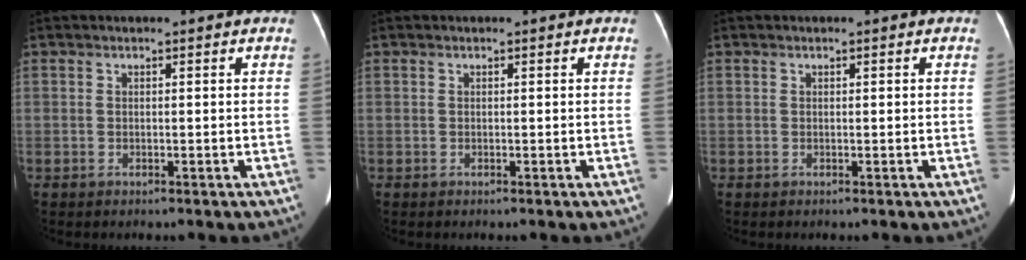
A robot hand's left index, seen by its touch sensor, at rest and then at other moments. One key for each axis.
{"total": 0.0}
{"total": 0.0}